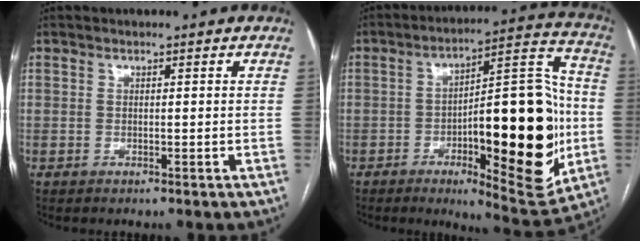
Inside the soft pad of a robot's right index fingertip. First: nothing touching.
{"total": 24.6, "force": [-4.7, 6.8, 23.2], "torque": [-0.308, 0.017, -0.051]}